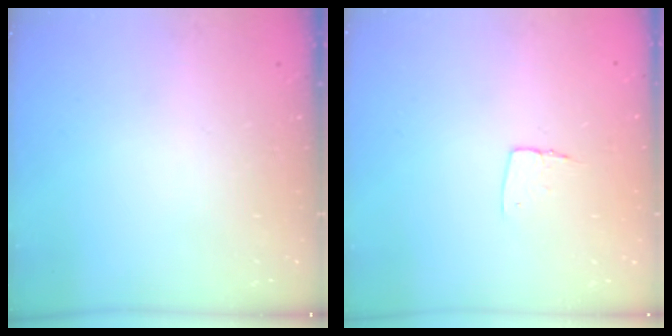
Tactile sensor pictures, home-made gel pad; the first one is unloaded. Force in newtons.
{"total": 5.0, "press": 5.0, "slide": 0.3}